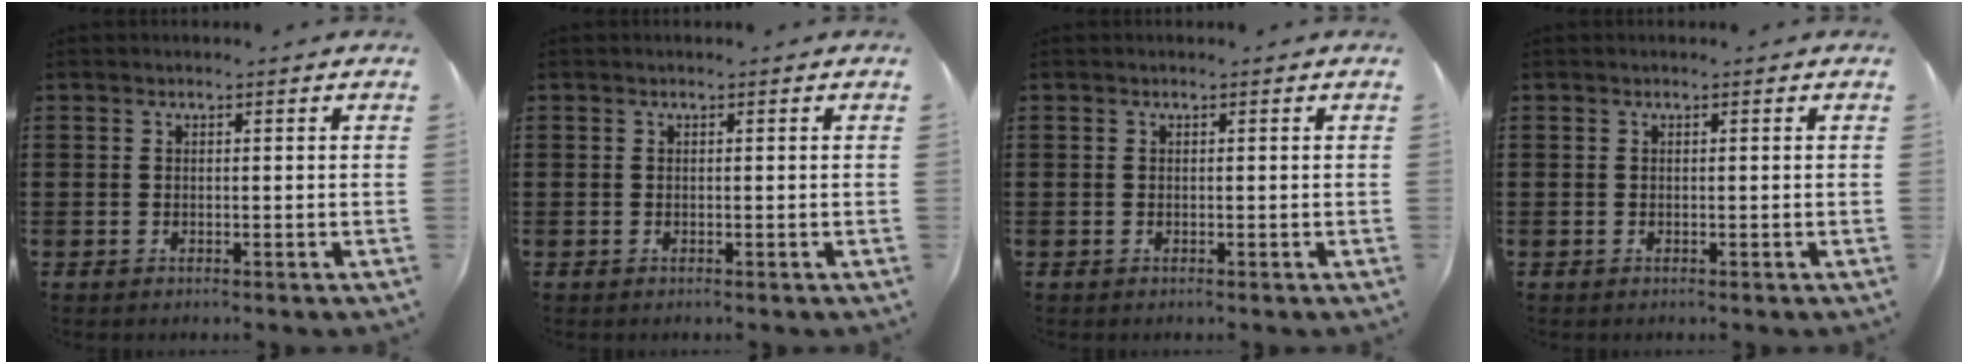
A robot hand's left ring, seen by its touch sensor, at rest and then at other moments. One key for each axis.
{"total": 0.0}
{"total": 0.0}
{"total": 0.0}